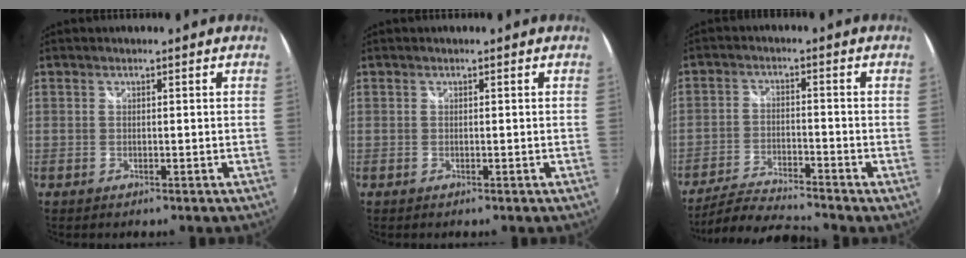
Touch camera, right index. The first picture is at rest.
{"total": 0.0}
{"total": 8.8, "force": [-8.1, 0.5, 3.4], "torque": [-0.085, -0.011, -0.156]}